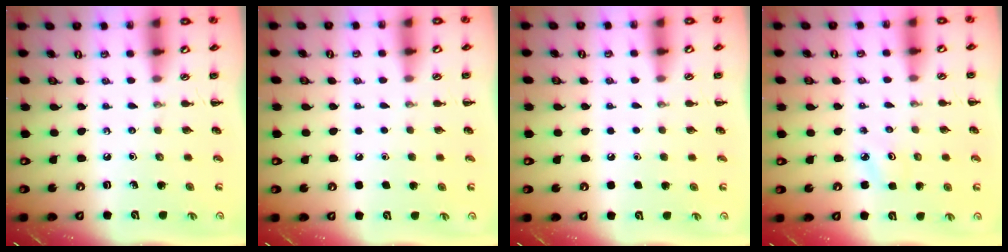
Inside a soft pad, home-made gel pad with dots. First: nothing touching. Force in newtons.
{"total": 1.7, "press": 1.7, "slide": 0.1}
{"total": 1.7, "press": 1.7, "slide": 0.1}
{"total": 2.2, "press": 2.2, "slide": 0.5}